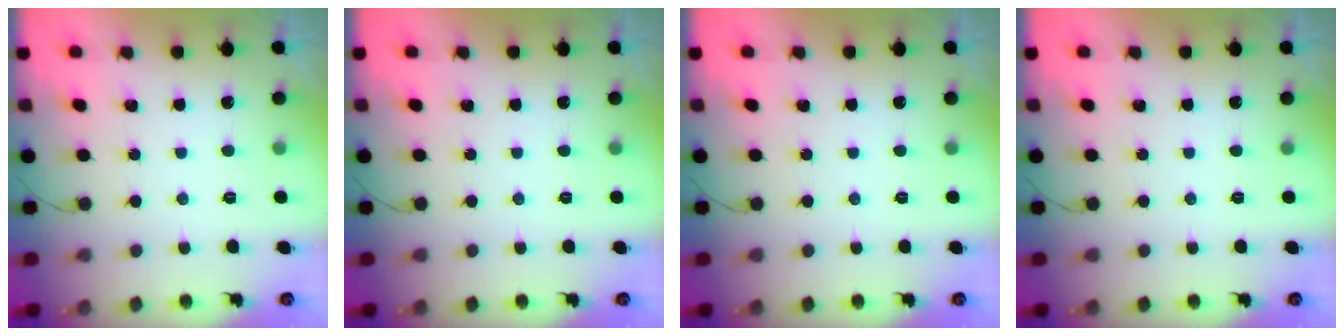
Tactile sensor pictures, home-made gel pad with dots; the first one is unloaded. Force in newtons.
{"total": 0.0}
{"total": 0.0}
{"total": 0.0}